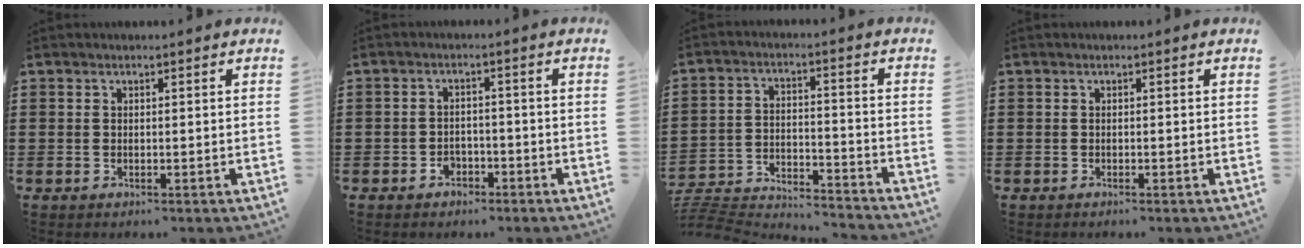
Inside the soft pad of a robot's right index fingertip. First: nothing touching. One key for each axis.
{"total": 2.3, "fx": -1.6, "fy": 1.4, "fz": 0.7, "tx": -0.020, "ty": -0.003, "tz": -0.034}
{"total": 5.2, "fx": -5.1, "fy": 0.6, "fz": 0.9, "tx": -0.037, "ty": -0.009, "tz": -0.109}
{"total": 0.0}